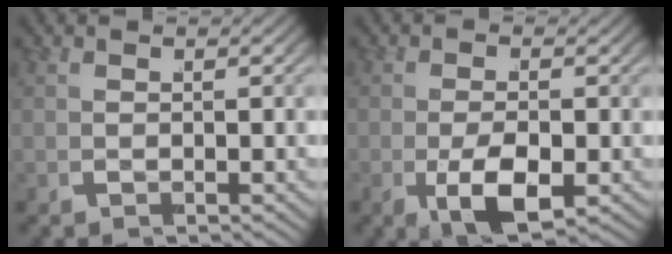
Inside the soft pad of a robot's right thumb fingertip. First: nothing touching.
{"total": 4.7, "force": [-2.0, 2.5, 3.4], "torque": [-0.077, -0.033, -0.026]}